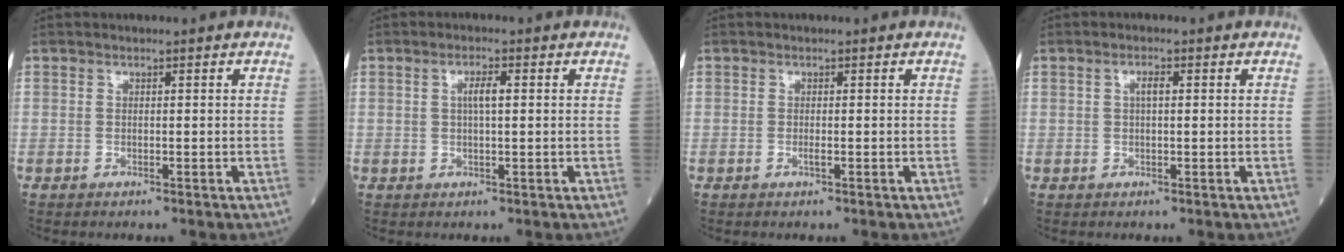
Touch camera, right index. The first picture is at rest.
{"total": 2.5, "force": [0.5, 0.4, 2.5], "torque": [-0.047, 0.002, 0.008]}
{"total": 0.5, "force": [-0.2, 0.0, 0.5], "torque": [-0.008, 0.000, -0.003]}
{"total": 1.7, "force": [0.4, 0.4, 1.6], "torque": [-0.031, 0.003, 0.006]}